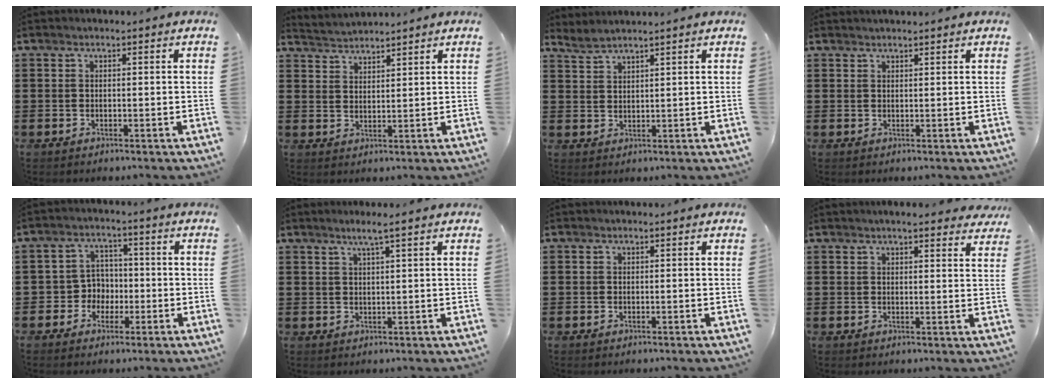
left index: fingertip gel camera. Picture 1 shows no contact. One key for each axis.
{"total": 2.5, "fx": 2.5, "fy": -0.1, "fz": -0.5, "tx": 0.000, "ty": -0.009, "tz": 0.046}
{"total": 2.0, "fx": 2.0, "fy": -0.3, "fz": 0.2, "tx": -0.010, "ty": -0.001, "tz": 0.039}
{"total": 1.0, "fx": 1.0, "fy": 0.1, "fz": 0.1, "tx": -0.003, "ty": -0.001, "tz": 0.019}
{"total": 4.4, "fx": -1.5, "fy": 4.0, "fz": 1.0, "tx": -0.036, "ty": 0.011, "tz": -0.032}
{"total": 2.4, "fx": 1.6, "fy": -0.3, "fz": 1.8, "tx": -0.037, "ty": -0.001, "tz": 0.027}
{"total": 0.0}
{"total": 3.1, "fx": 2.9, "fy": 0.2, "fz": 1.1, "tx": -0.021, "ty": -0.005, "tz": 0.052}